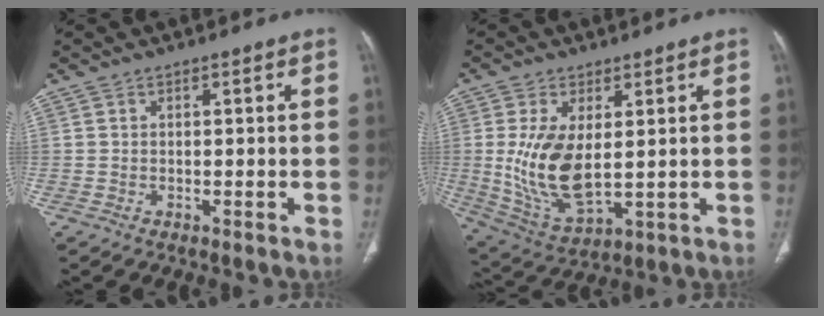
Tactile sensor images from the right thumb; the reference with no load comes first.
{"total": 12.4, "force": [1.2, 6.1, 10.7], "torque": [-0.213, -0.019, 0.041]}